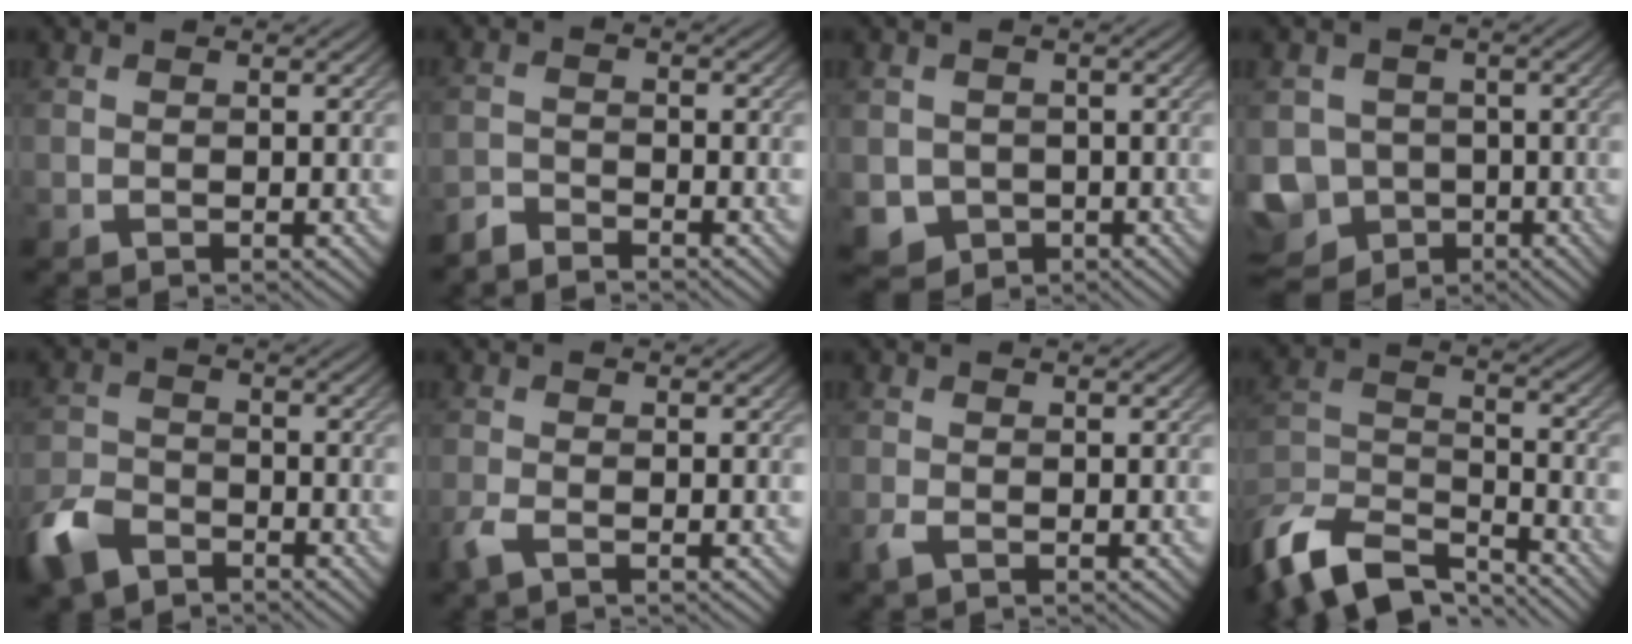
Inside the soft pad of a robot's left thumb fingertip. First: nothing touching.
{"total": 2.9, "force": [-2.8, 0.3, 0.5], "torque": [-0.009, -0.007, -0.064]}
{"total": 3.6, "force": [-1.0, 3.3, 1.0], "torque": [-0.035, -0.020, -0.019]}
{"total": 8.3, "force": [-3.8, 6.9, 2.6], "torque": [-0.076, -0.028, -0.069]}
{"total": 6.8, "force": [-4.8, 3.6, 3.2], "torque": [-0.077, -0.008, -0.106]}
{"total": 2.0, "force": [-1.3, 0.4, 1.5], "torque": [-0.037, -0.005, -0.035]}
{"total": 1.3, "force": [-0.7, 0.3, 1.0], "torque": [-0.025, -0.002, -0.016]}
{"total": 12.0, "force": [-10.2, 3.8, 5.0], "torque": [-0.112, -0.002, -0.195]}